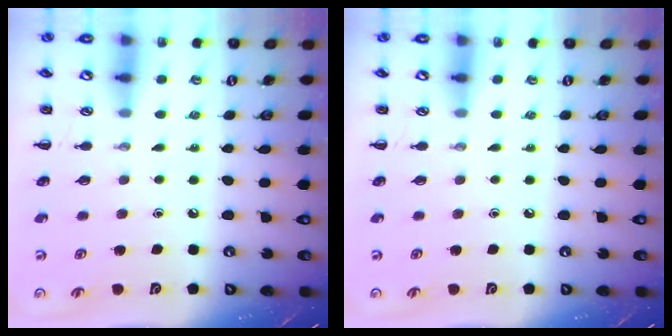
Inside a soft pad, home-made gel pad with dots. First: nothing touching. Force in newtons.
{"total": 0.0}